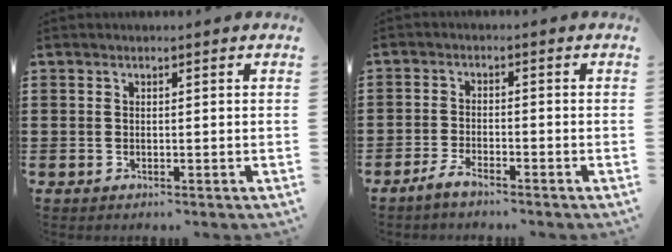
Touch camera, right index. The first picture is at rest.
{"total": 2.5, "force": [-2.2, 0.5, 1.1], "torque": [-0.027, 0.005, -0.045]}